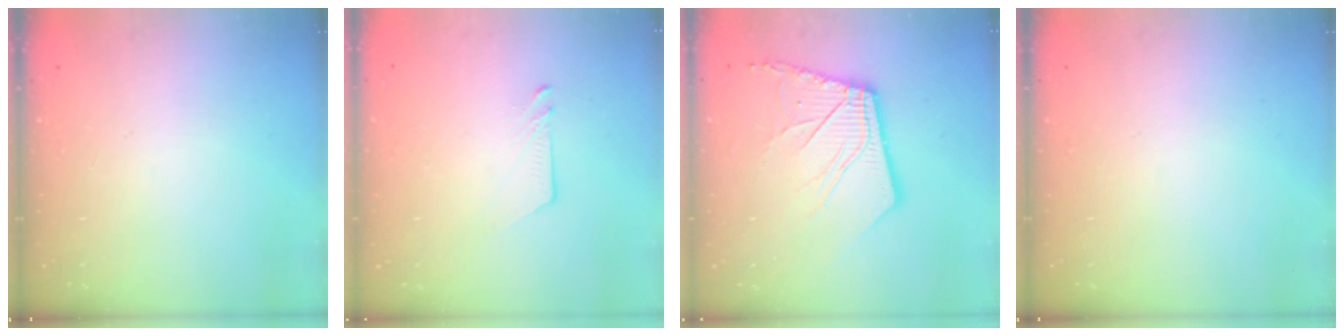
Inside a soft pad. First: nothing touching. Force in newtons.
{"total": 3.6, "press": 3.6, "slide": 0.4}
{"total": 13.5, "press": 13.4, "slide": 1.8}
{"total": 0.0}